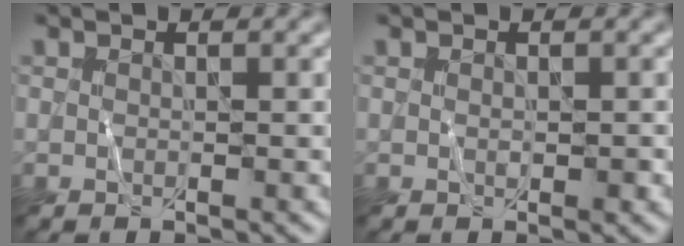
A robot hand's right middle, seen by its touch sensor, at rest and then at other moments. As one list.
[{"total": 0.9, "force": [-0.1, 0.5, 0.8], "torque": [-0.013, -0.002, 0.000]}]